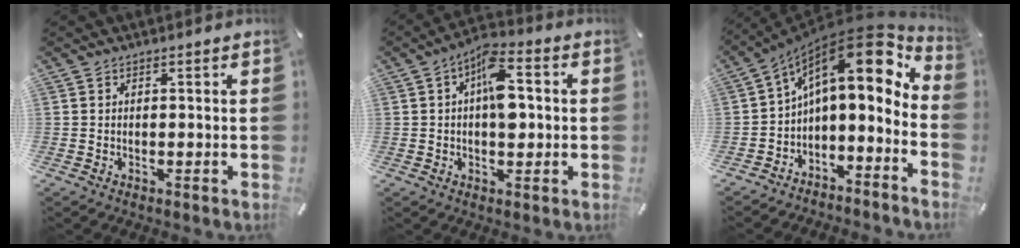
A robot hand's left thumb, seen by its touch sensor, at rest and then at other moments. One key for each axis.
{"total": 9.2, "fx": 0.8, "fy": 4.9, "fz": 7.7, "tx": -0.101, "ty": 0.003, "tz": 0.010}
{"total": 16.2, "fx": 6.0, "fy": 7.7, "fz": 13.0, "tx": -0.196, "ty": -0.051, "tz": 0.097}